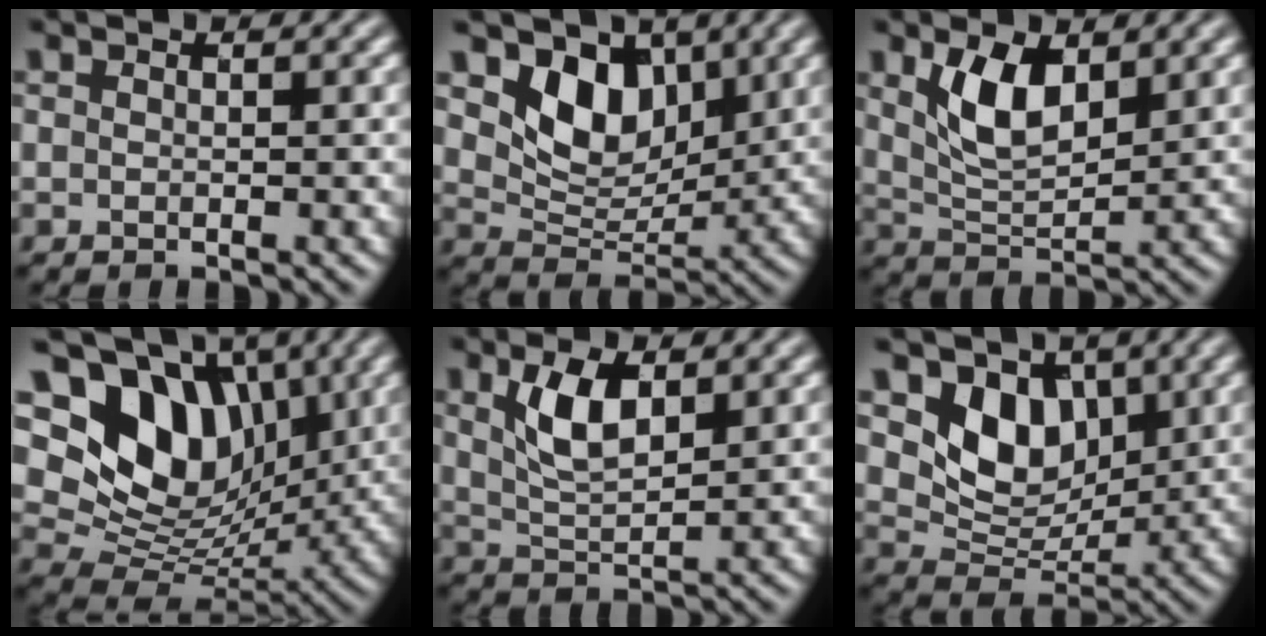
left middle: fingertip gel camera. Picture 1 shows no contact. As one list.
[{"total": 5.4, "force": [2.6, 3.6, 3.1], "torque": [-0.066, -0.017, 0.043]}, {"total": 4.7, "force": [1.8, 2.3, 3.7], "torque": [-0.088, -0.004, 0.039]}, {"total": 11.7, "force": [4.6, 8.2, 7.0], "torque": [-0.122, 0.007, 0.079]}, {"total": 4.3, "force": [1.5, 1.9, 3.5], "torque": [-0.083, 0.000, 0.034]}, {"total": 5.2, "force": [2.0, 3.7, 2.9], "torque": [-0.063, -0.018, 0.036]}]